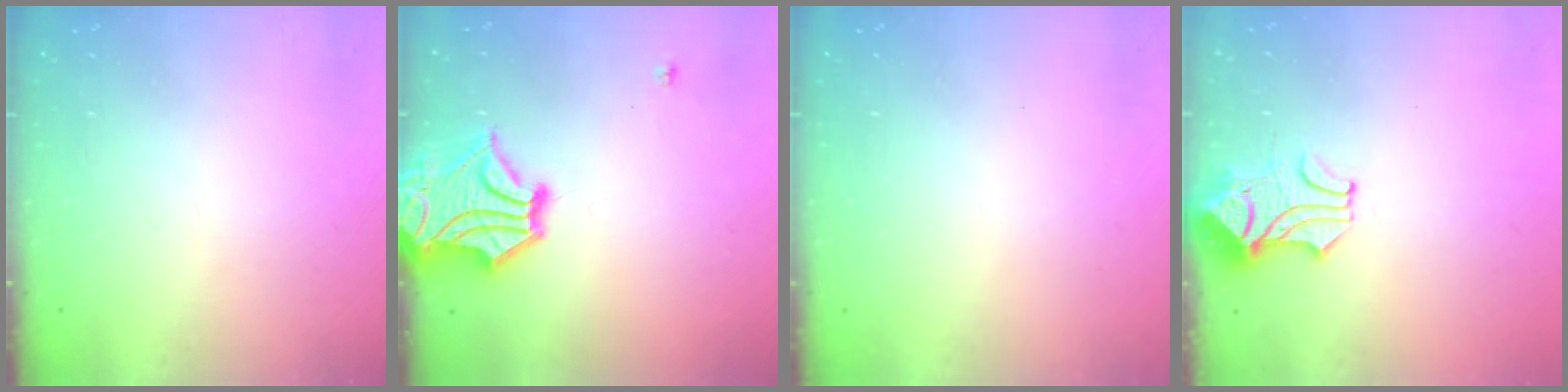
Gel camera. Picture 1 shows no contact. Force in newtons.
{"total": 4.9, "press": 4.4, "slide": 2.0}
{"total": 0.0}
{"total": 1.9, "press": 1.5, "slide": 1.1}